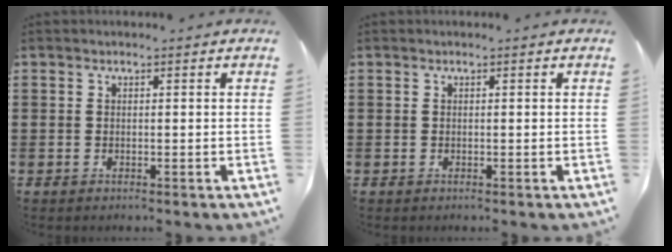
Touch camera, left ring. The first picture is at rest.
{"total": 0.0}